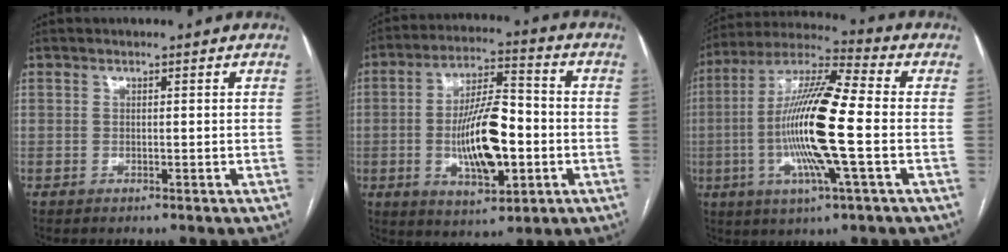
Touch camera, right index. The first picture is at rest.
{"total": 13.6, "force": [-2.4, 4.4, 12.6], "torque": [-0.231, 0.008, -0.037]}
{"total": 16.6, "force": [-2.3, 0.9, 16.4], "torque": [-0.321, -0.002, -0.052]}